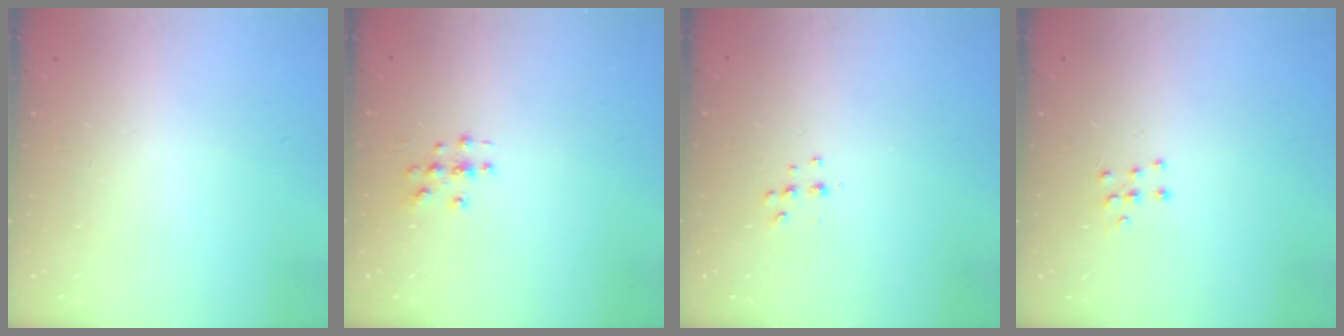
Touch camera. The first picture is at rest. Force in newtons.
{"total": 3.2, "press": 3.2, "slide": 0.1}
{"total": 5.1, "press": 5.0, "slide": 0.8}
{"total": 5.3, "press": 5.2, "slide": 0.4}